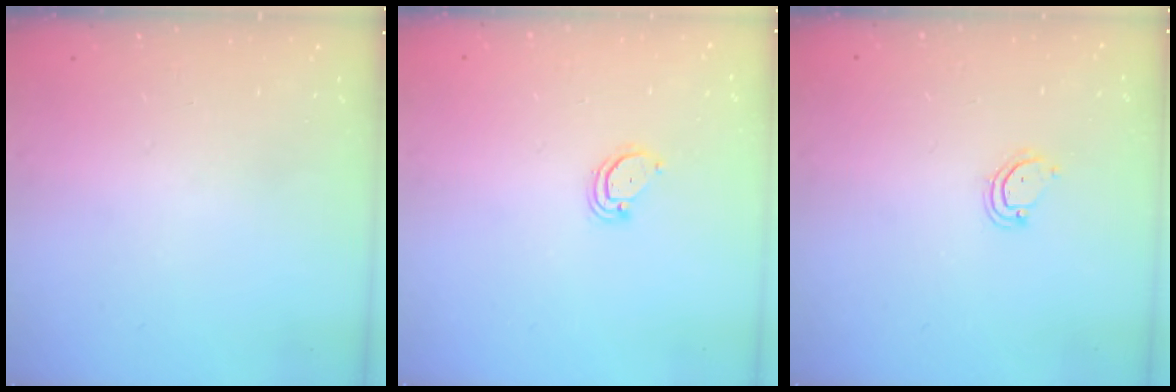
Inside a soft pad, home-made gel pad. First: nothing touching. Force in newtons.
{"total": 3.0, "press": 3.0, "slide": 0.2}
{"total": 3.7, "press": 3.7, "slide": 0.3}